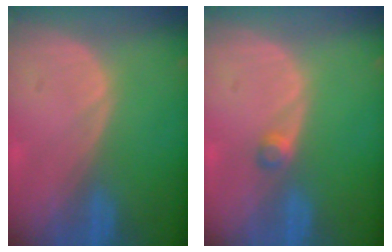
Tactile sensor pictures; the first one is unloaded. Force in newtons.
{"total": 1.6, "press": 1.4, "slide": 0.8}